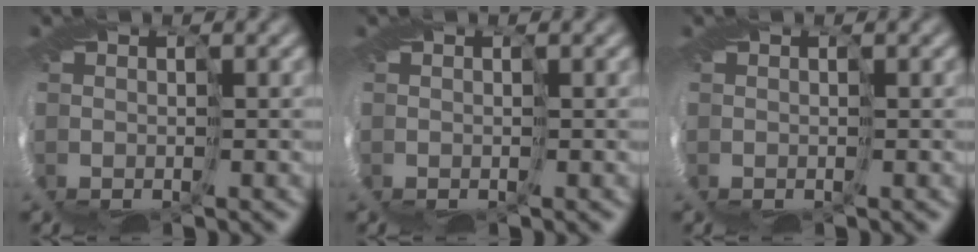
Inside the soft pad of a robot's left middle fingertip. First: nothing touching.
{"total": 0.0}
{"total": 0.0}